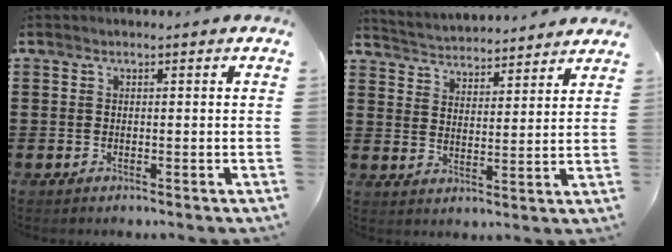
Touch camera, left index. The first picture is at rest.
{"total": 3.5, "force": [3.5, 0.0, -0.6], "torque": [-0.009, -0.028, 0.057]}